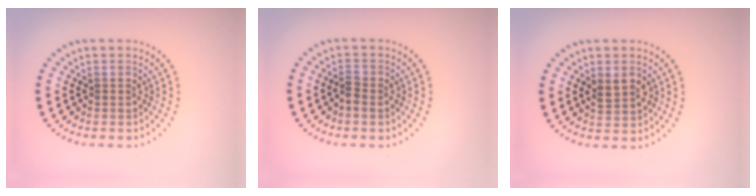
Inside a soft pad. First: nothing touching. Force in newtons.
{"total": 1.3, "press": 1.3, "slide": 0.3}
{"total": 2.1, "press": 2.1, "slide": 0.3}